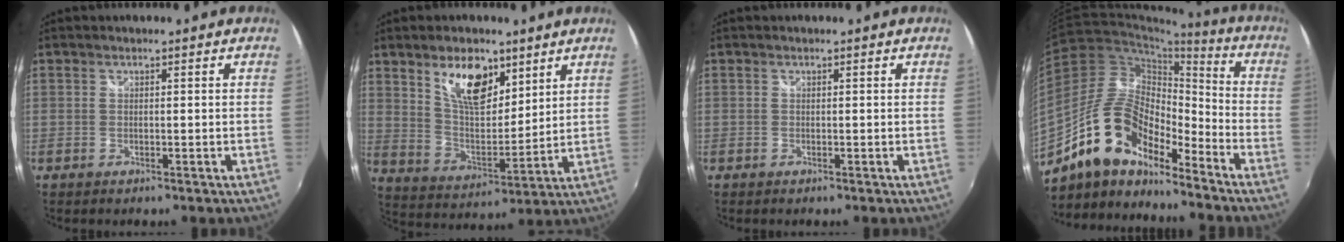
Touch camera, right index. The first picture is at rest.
{"total": 12.3, "force": [7.2, 5.9, 8.0], "torque": [-0.133, 0.000, 0.136]}
{"total": 0.0}
{"total": 15.8, "force": [-12.2, 6.3, 7.9], "torque": [-0.152, 0.012, -0.232]}